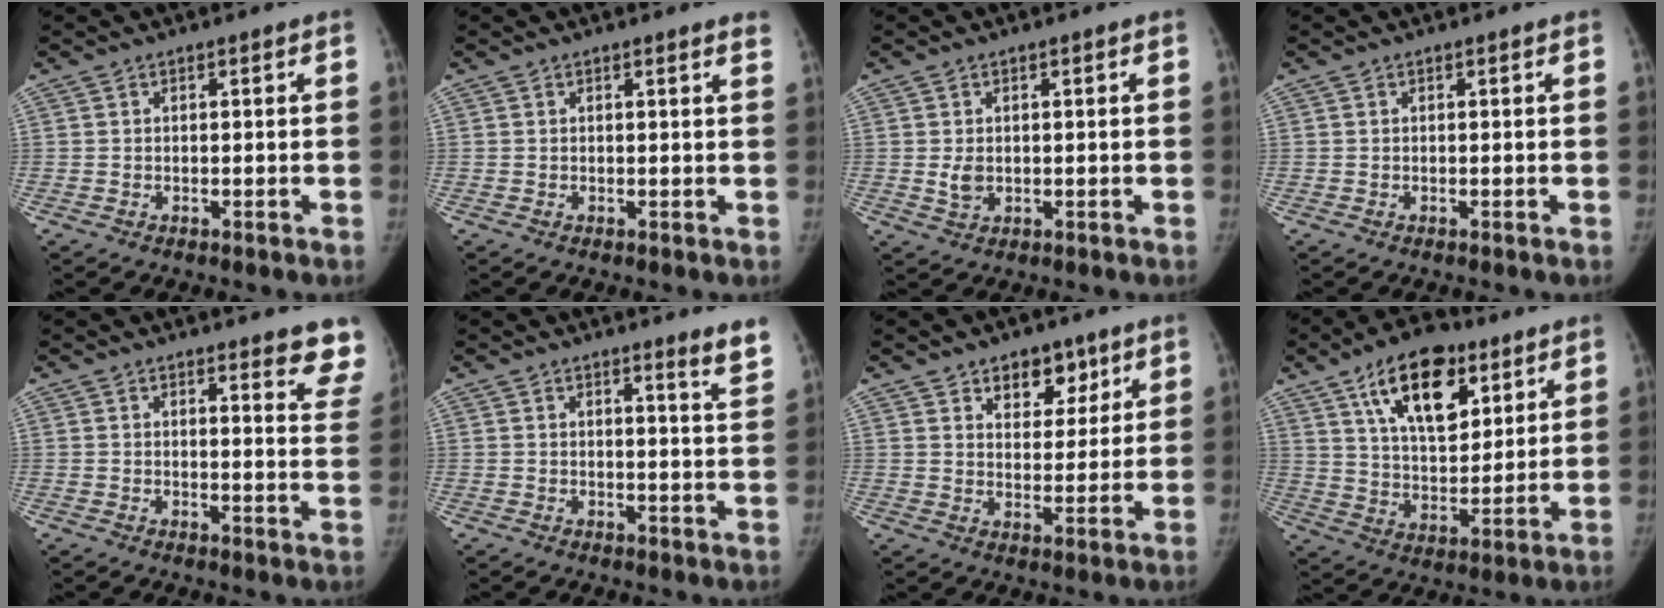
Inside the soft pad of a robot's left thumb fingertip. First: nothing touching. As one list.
[{"total": 1.6, "force": [1.4, 0.1, 0.8], "torque": [-0.008, -0.004, 0.009]}, {"total": 2.5, "force": [0.1, 1.9, 1.6], "torque": [-0.022, -0.004, 0.006]}, {"total": 0.0}, {"total": 9.3, "force": [8.2, 1.9, 3.8], "torque": [-0.007, -0.055, 0.068]}, {"total": 4.6, "force": [3.9, -0.1, 2.5], "torque": [-0.030, -0.035, 0.037]}, {"total": 7.9, "force": [4.8, 5.0, 3.7], "torque": [-0.012, -0.024, 0.074]}, {"total": 17.3, "force": [9.0, 8.9, 11.7], "torque": [-0.143, -0.036, 0.155]}]